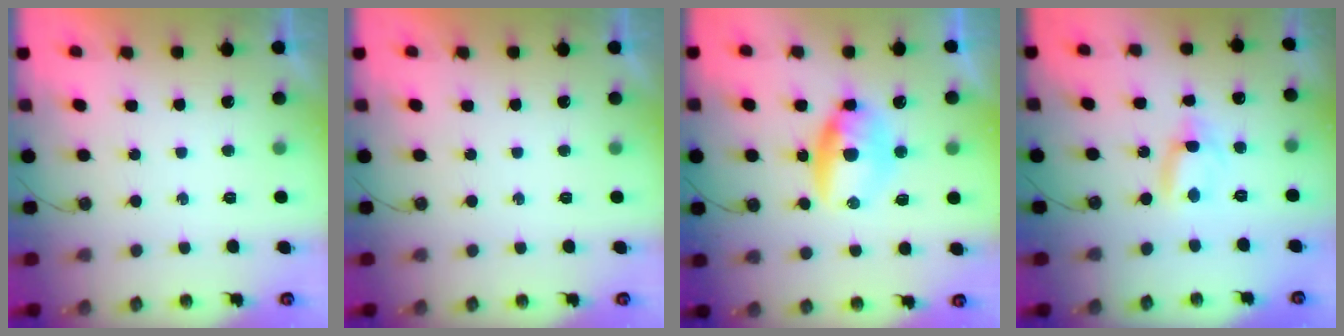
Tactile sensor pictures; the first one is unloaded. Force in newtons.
{"total": 0.0}
{"total": 9.0, "press": 8.5, "slide": 3.0}
{"total": 2.8, "press": 2.8, "slide": 0.2}